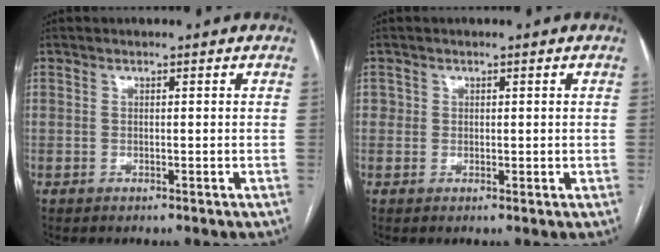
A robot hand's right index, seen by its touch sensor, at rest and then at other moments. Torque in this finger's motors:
{"motor_torque": [-0.39, 0.63, 0.04, 0.03]}